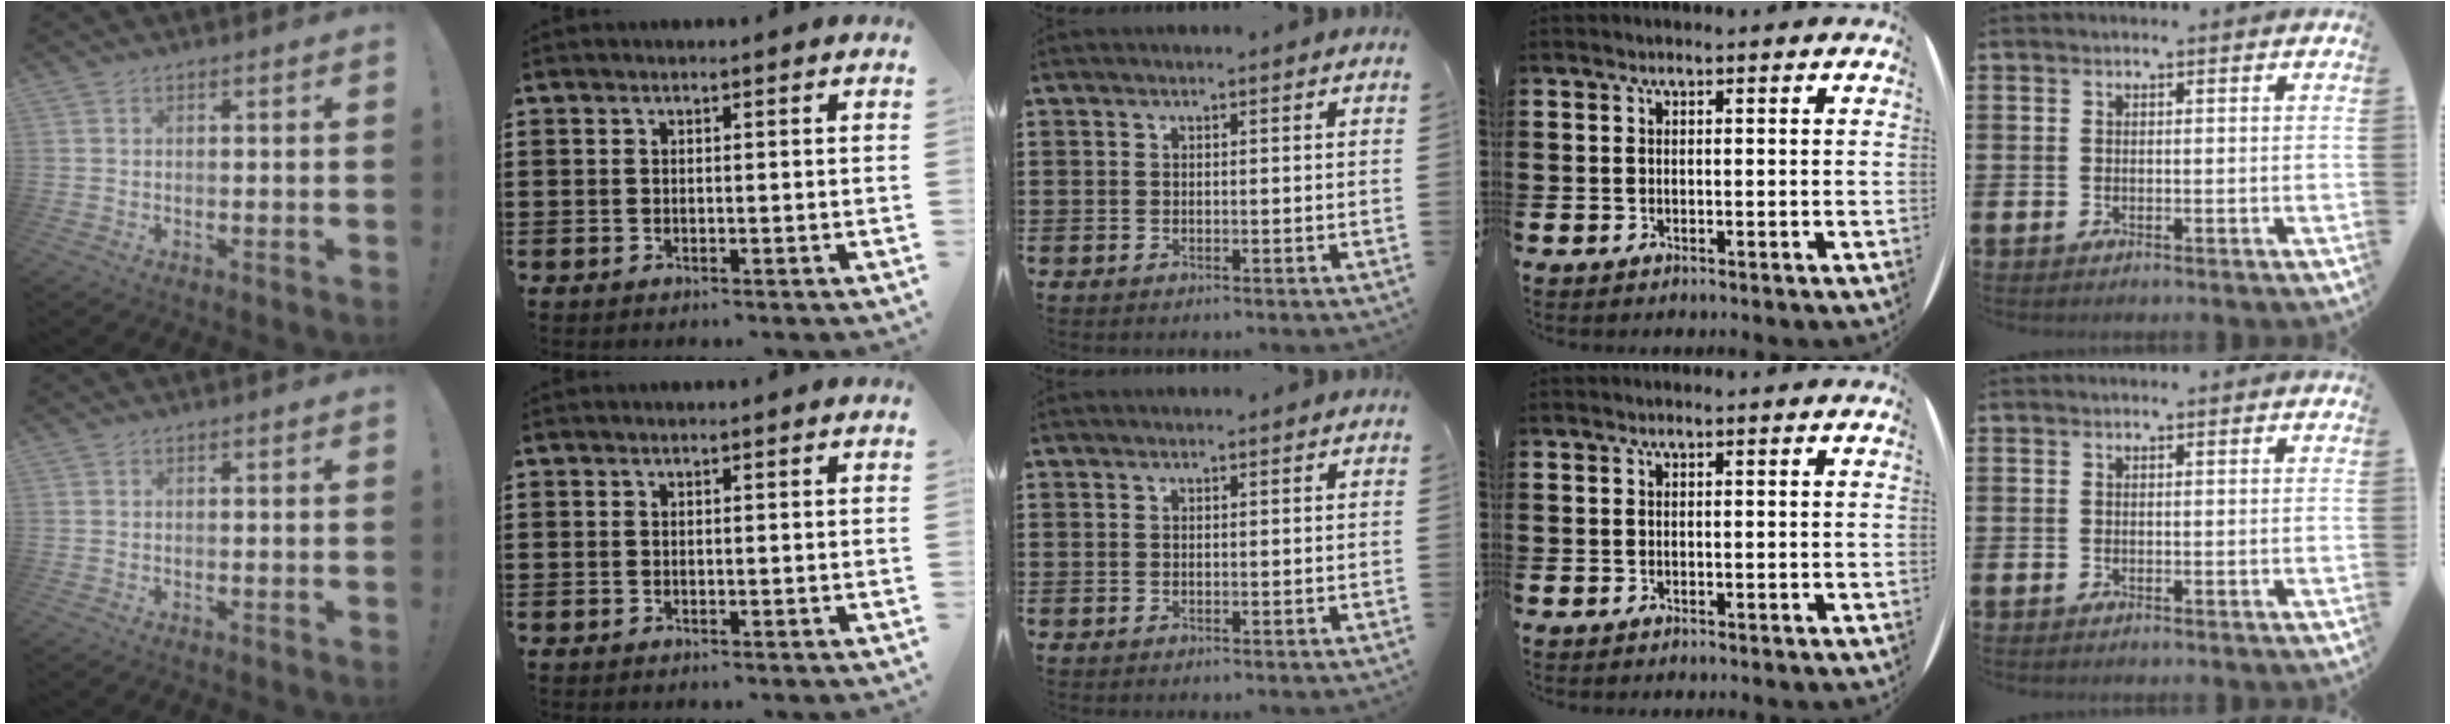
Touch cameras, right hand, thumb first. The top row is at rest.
{}